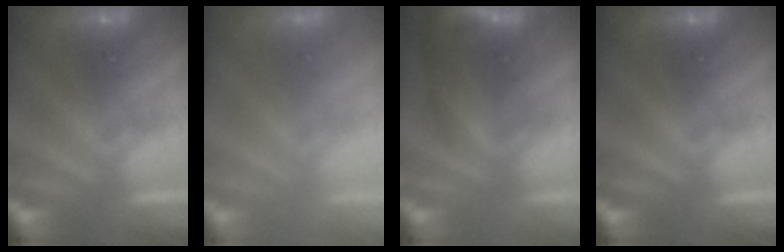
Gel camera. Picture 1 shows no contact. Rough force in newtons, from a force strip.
{"total": 3.1}
{"total": 9.1}
{"total": 0.0}